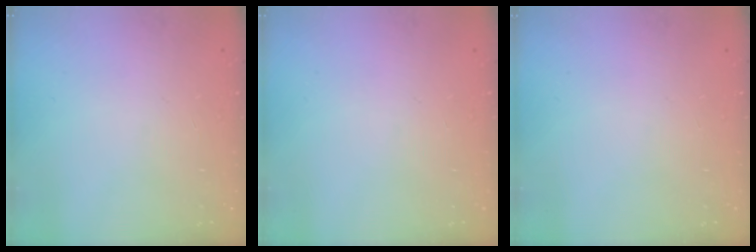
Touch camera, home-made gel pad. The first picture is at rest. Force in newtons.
{"total": 0.0}
{"total": 0.0}